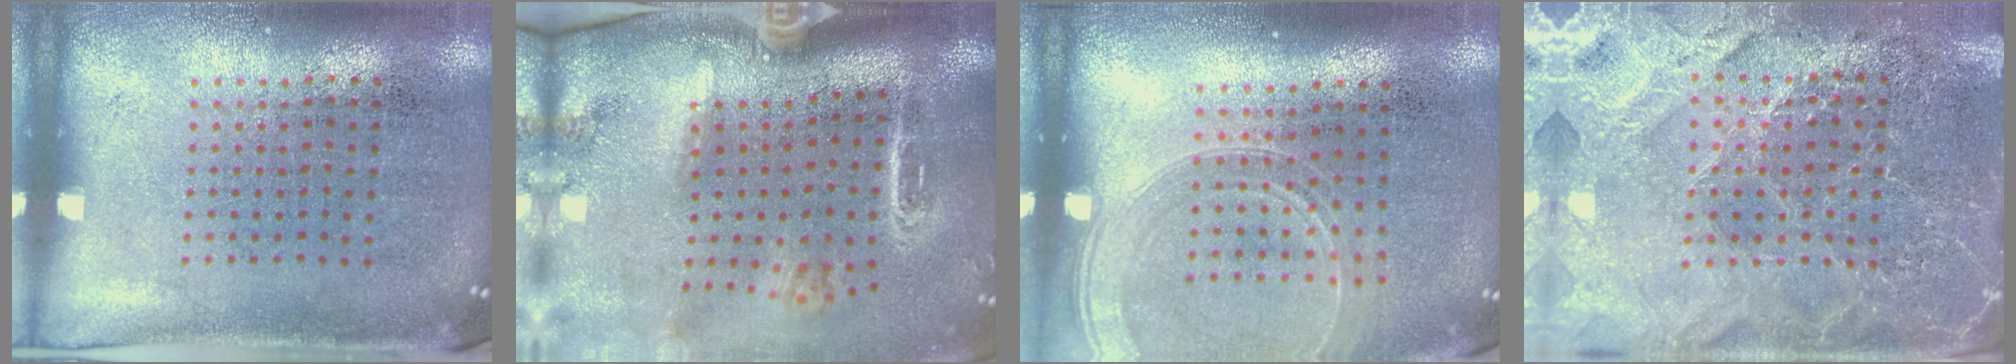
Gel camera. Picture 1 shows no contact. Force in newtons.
{"total": 3.0, "press": 2.1, "slide": 2.1}
{"total": 1.7, "press": 1.6, "slide": 0.6}
{"total": 4.3, "press": 4.1, "slide": 1.4}